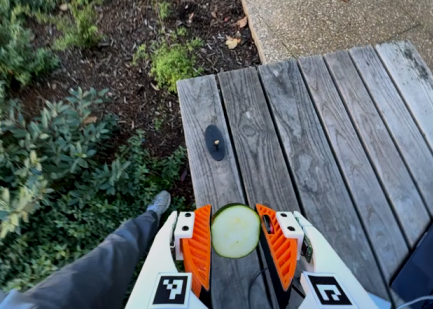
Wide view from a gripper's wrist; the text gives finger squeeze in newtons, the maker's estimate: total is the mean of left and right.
{"total": 12.3, "left": 12.6, "right": 12.1}